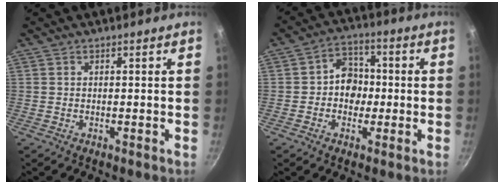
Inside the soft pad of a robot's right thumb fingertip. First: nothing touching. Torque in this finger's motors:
{"motor_torque": [0.86, 0.73, 0.79, -0.36, 0.17]}